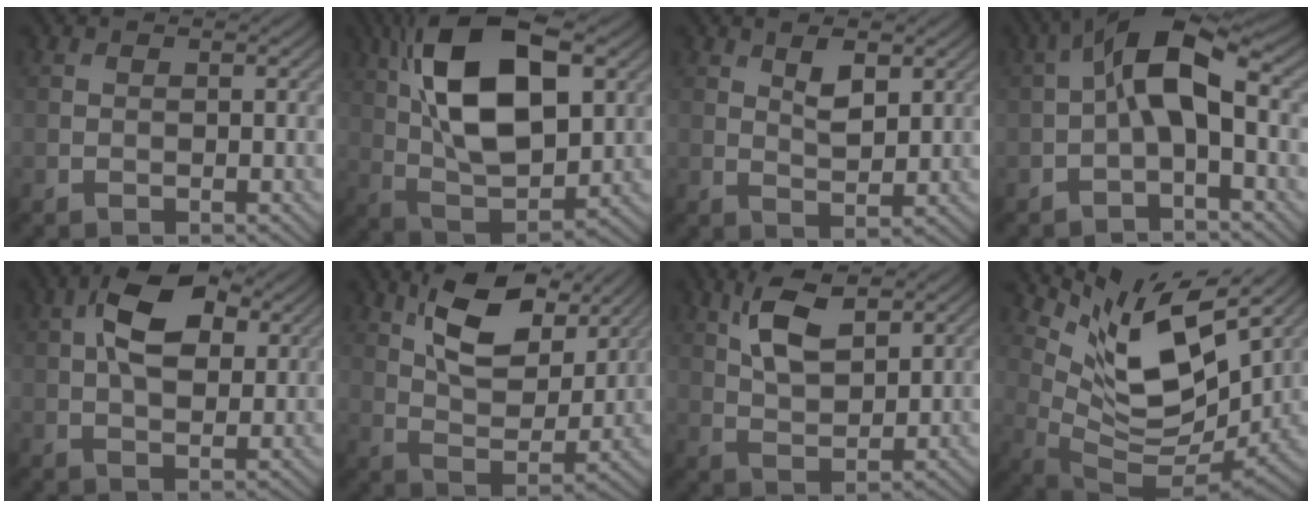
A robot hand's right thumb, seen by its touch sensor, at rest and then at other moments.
{"total": 16.9, "force": [5.4, 8.3, 13.8], "torque": [-0.274, 0.027, 0.085]}
{"total": 3.8, "force": [1.9, 1.7, 2.9], "torque": [-0.060, -0.003, 0.037]}
{"total": 7.7, "force": [-0.1, 3.0, 7.1], "torque": [-0.134, 0.023, -0.011]}
{"total": 9.1, "force": [2.9, 5.0, 7.1], "torque": [-0.136, 0.014, 0.043]}
{"total": 12.1, "force": [6.7, 5.5, 8.4], "torque": [-0.163, -0.002, 0.121]}
{"total": 7.4, "force": [3.7, 3.1, 5.6], "torque": [-0.123, 0.004, 0.074]}
{"total": 13.4, "force": [7.6, 4.7, 9.9], "torque": [-0.199, -0.001, 0.157]}